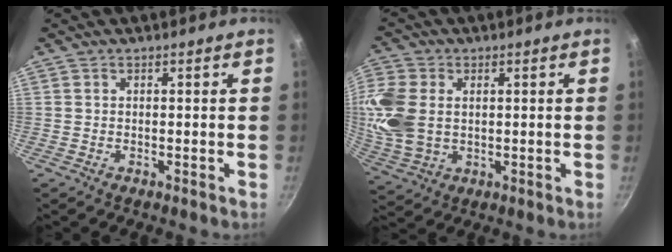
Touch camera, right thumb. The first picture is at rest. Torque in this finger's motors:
{"motor_torque": [-0.60, 0.79, 1.02, 0.73, 0.19]}